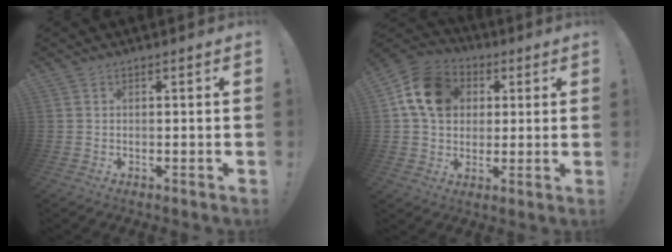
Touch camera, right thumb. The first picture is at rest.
{"total": 14.9, "force": [4.0, 11.9, 7.9], "torque": [-0.124, 0.003, 0.081]}